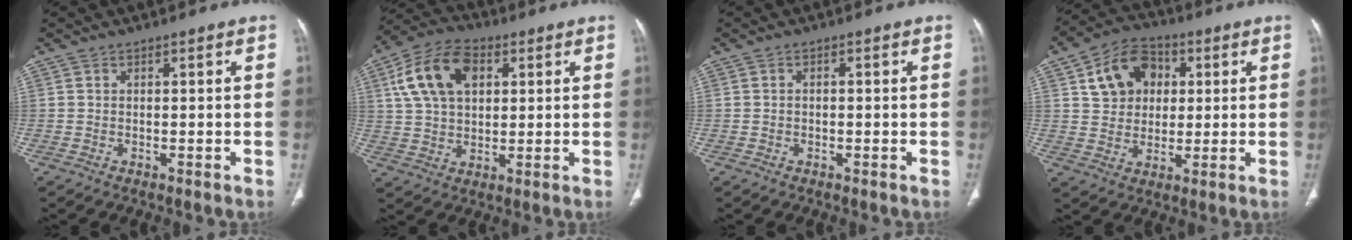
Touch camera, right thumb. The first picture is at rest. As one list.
[{"total": 14.1, "force": [4.6, 9.0, 9.8], "torque": [-0.173, 0.009, 0.083]}, {"total": 0.6, "force": [0.0, 0.5, 0.4], "torque": [-0.007, 0.000, -0.003]}, {"total": 12.2, "force": [3.8, 9.5, 6.6], "torque": [-0.080, 0.002, 0.061]}]